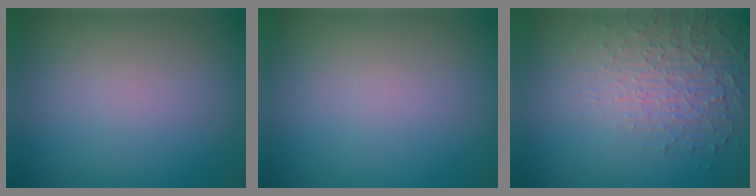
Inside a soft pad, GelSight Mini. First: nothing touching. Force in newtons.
{"total": 0.0}
{"total": 4.9, "press": 3.3, "slide": 3.7}